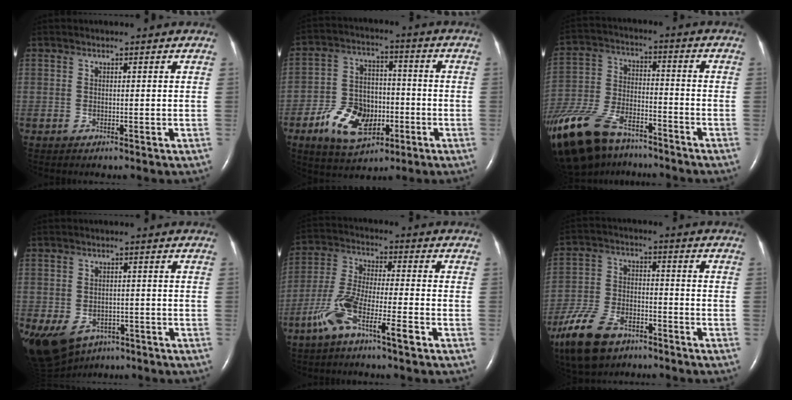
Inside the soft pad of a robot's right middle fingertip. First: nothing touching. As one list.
[{"total": 11.4, "force": [-4.7, 7.1, 7.5], "torque": [-0.156, 0.011, -0.075]}, {"total": 19.6, "force": [-14.7, 8.0, 10.0], "torque": [-0.269, -0.023, -0.265]}, {"total": 15.6, "force": [-7.7, 11.5, 7.3], "torque": [-0.202, -0.012, -0.101]}, {"total": 9.0, "force": [-5.2, 1.0, 7.3], "torque": [-0.160, 0.001, -0.103]}, {"total": 12.7, "force": [-8.6, 6.2, 7.1], "torque": [-0.161, -0.013, -0.157]}]